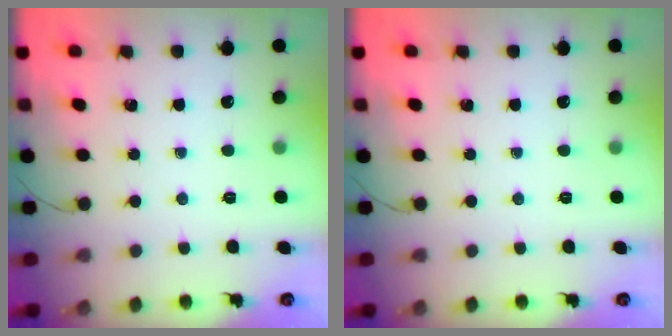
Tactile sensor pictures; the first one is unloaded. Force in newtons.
{"total": 0.0}